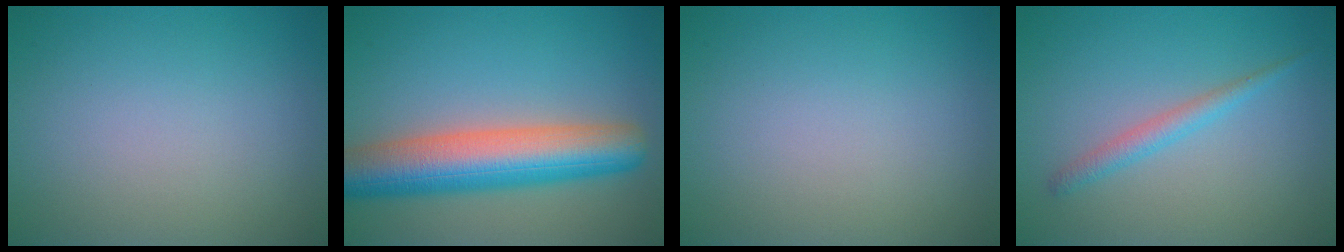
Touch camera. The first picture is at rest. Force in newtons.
{"total": 9.0, "press": 9.0, "slide": 0.3}
{"total": 0.0}
{"total": 1.8, "press": 1.8, "slide": 0.1}